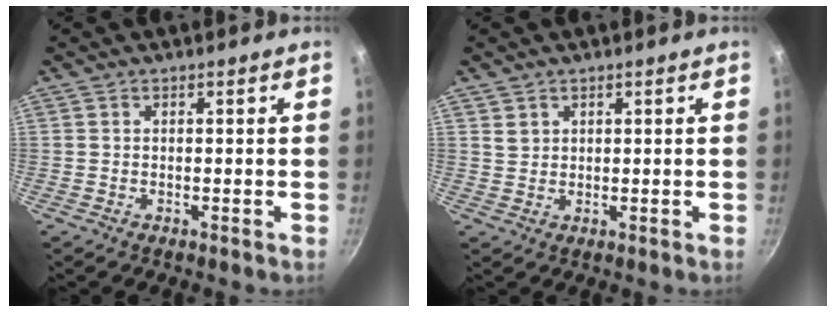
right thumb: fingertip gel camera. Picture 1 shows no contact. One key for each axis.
{"total": 1.8, "fx": 1.0, "fy": 1.4, "fz": 0.5, "tx": 0.001, "ty": 0.003, "tz": 0.022}